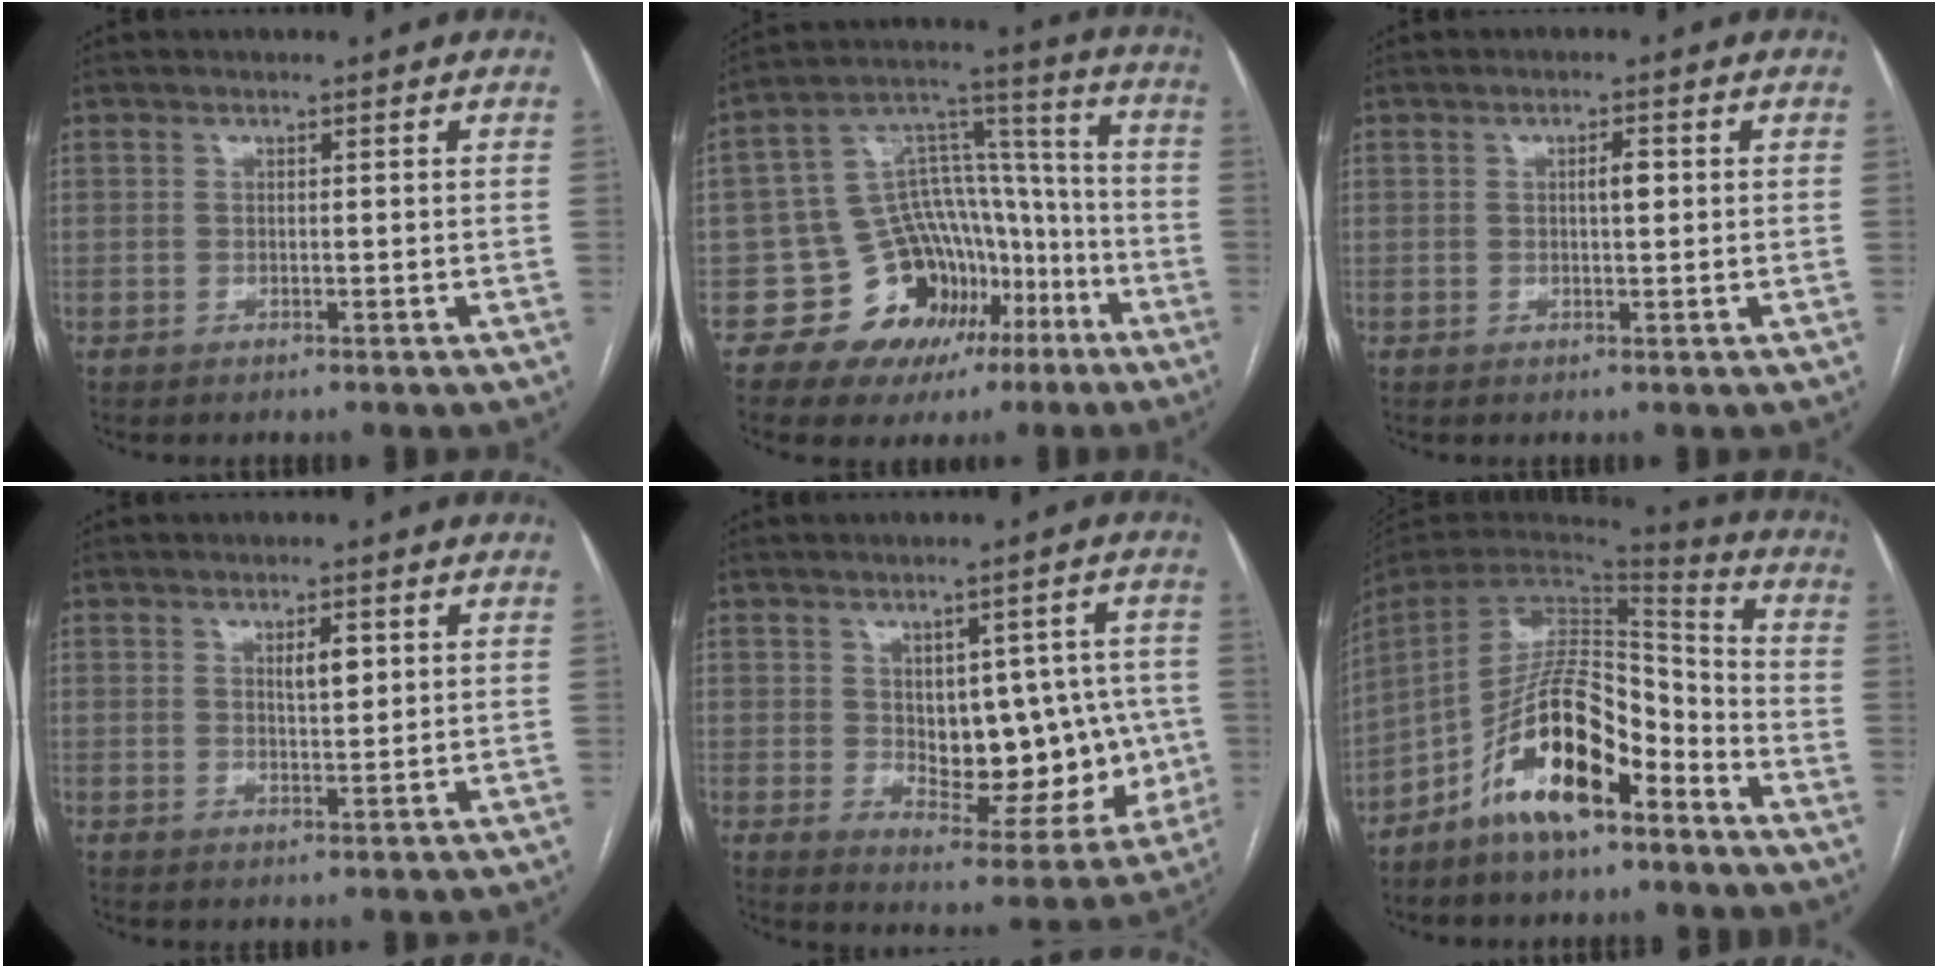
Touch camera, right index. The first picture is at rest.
{"total": 15.8, "force": [-7.7, 11.6, 7.6], "torque": [-0.109, 0.074, -0.109]}
{"total": 2.1, "force": [0.3, 0.6, 2.0], "torque": [-0.033, 0.003, 0.006]}
{"total": 2.9, "force": [1.1, 0.9, 2.6], "torque": [-0.042, -0.001, 0.019]}
{"total": 14.0, "force": [0.0, 7.2, 12.0], "torque": [-0.147, 0.013, 0.022]}
{"total": 15.0, "force": [-8.9, 4.9, 11.1], "torque": [-0.203, 0.015, -0.158]}